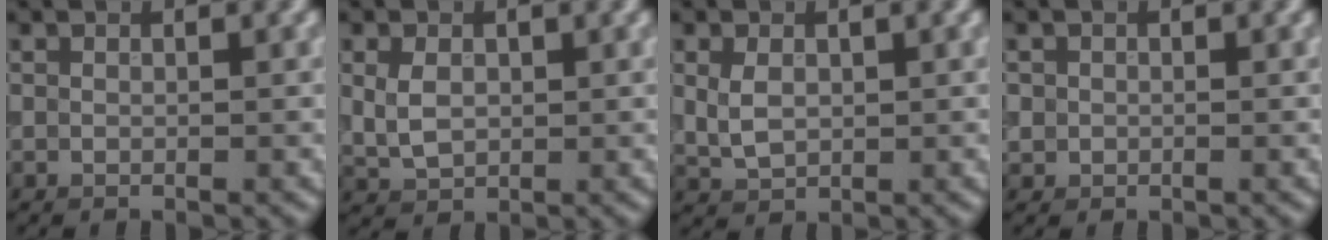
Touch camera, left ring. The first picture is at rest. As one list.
[{"total": 2.6, "force": [0.4, 1.9, 1.7], "torque": [-0.040, -0.001, 0.012]}, {"total": 2.3, "force": [0.4, 1.6, 1.7], "torque": [-0.040, -0.001, 0.014]}, {"total": 1.0, "force": [0.0, 1.0, 0.2], "torque": [0.005, -0.003, -0.005]}]